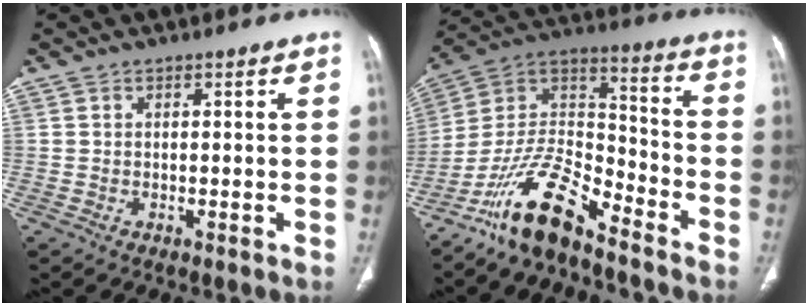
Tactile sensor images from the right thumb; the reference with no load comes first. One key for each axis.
{"total": 15.4, "fx": -11.5, "fy": 5.1, "fz": 9.0, "tx": -0.154, "ty": 0.091, "tz": -0.217}